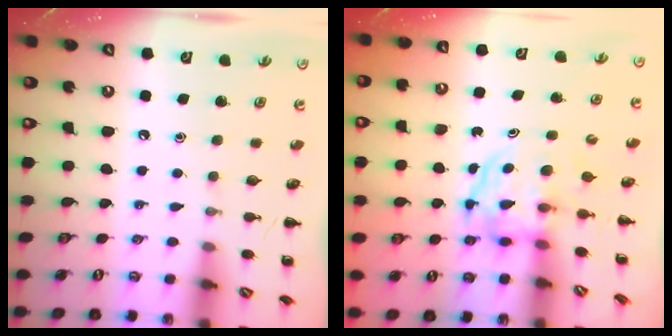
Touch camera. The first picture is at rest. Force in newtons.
{"total": 3.7, "press": 3.7, "slide": 0.3}